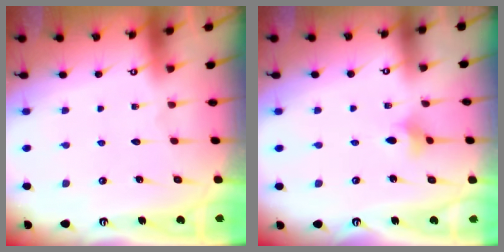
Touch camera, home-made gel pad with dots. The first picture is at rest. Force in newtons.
{"total": 3.1, "press": 3.1, "slide": 0.5}